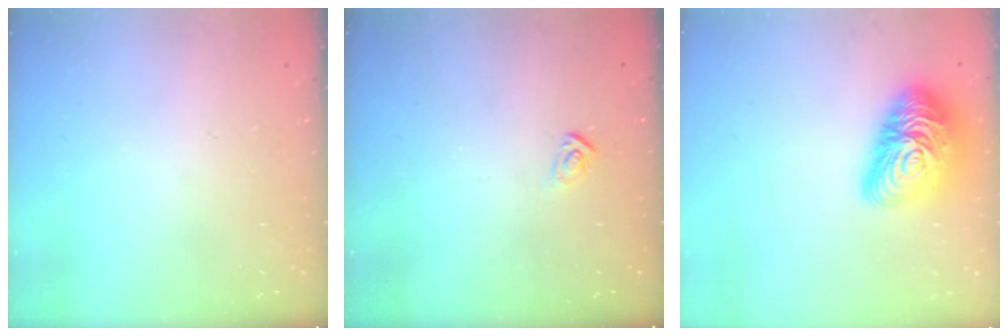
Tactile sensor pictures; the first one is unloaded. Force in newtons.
{"total": 2.9, "press": 2.9, "slide": 0.3}
{"total": 18.6, "press": 18.6, "slide": 1.2}